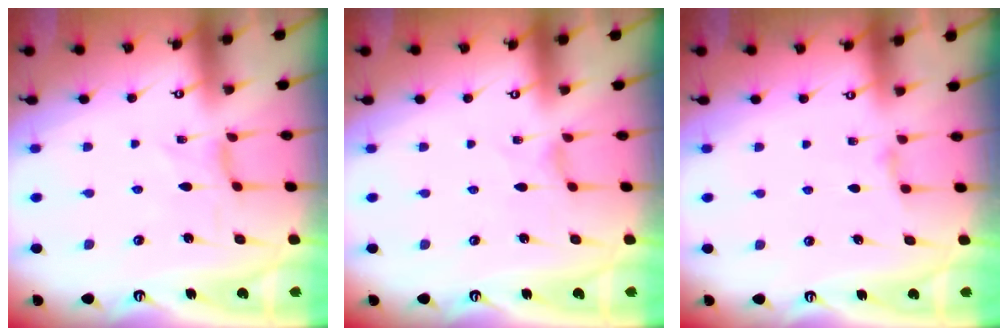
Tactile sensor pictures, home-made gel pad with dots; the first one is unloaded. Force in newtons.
{"total": 0.6, "press": 0.5, "slide": 0.2}
{"total": 2.6, "press": 2.6, "slide": 0.4}